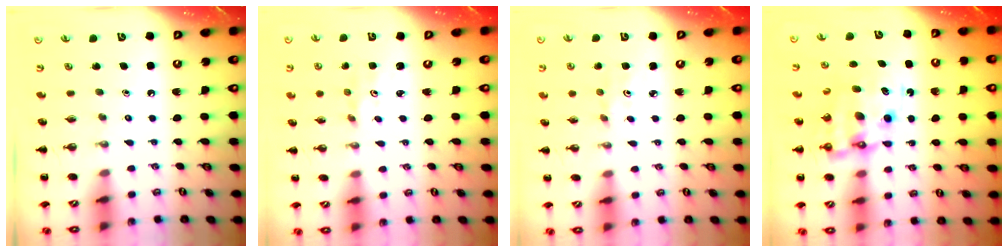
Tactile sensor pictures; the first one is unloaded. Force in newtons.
{"total": 1.8, "press": 1.7, "slide": 0.5}
{"total": 3.5, "press": 3.4, "slide": 0.9}
{"total": 11.4, "press": 11.1, "slide": 2.8}